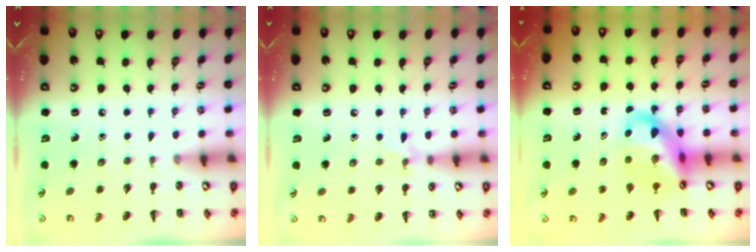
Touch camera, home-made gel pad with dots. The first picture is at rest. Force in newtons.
{"total": 5.4, "press": 5.1, "slide": 1.9}
{"total": 13.4, "press": 13.0, "slide": 3.3}